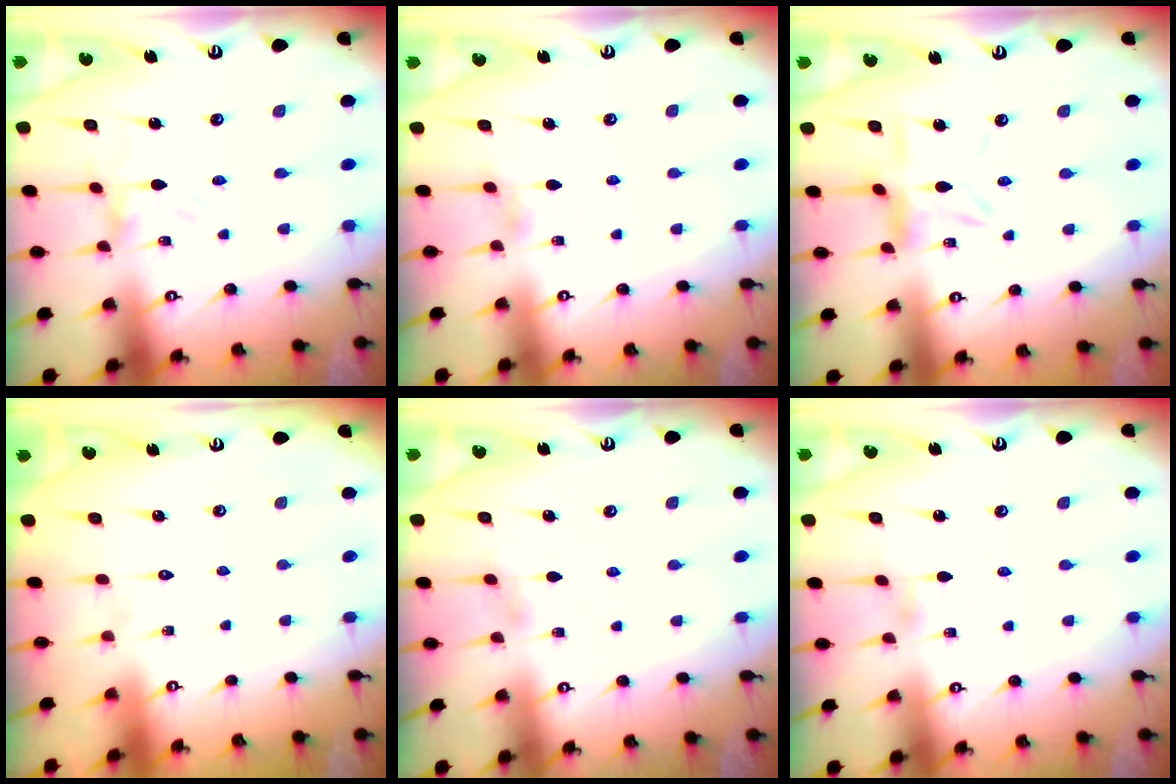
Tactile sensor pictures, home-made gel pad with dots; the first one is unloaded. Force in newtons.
{"total": 2.3, "press": 2.3, "slide": 0.3}
{"total": 6.3, "press": 6.3, "slide": 0.6}
{"total": 1.7, "press": 1.6, "slide": 0.1}
{"total": 1.6, "press": 1.5, "slide": 0.4}
{"total": 0.0}